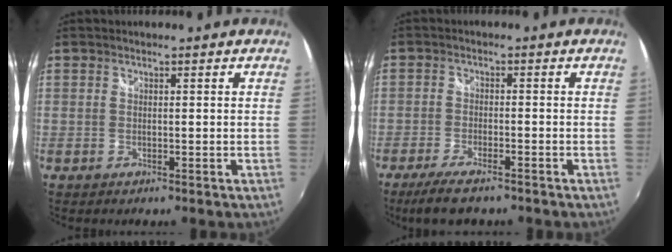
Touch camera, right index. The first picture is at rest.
{"total": 7.4, "force": [-5.7, 1.7, 4.3], "torque": [-0.106, -0.019, -0.103]}